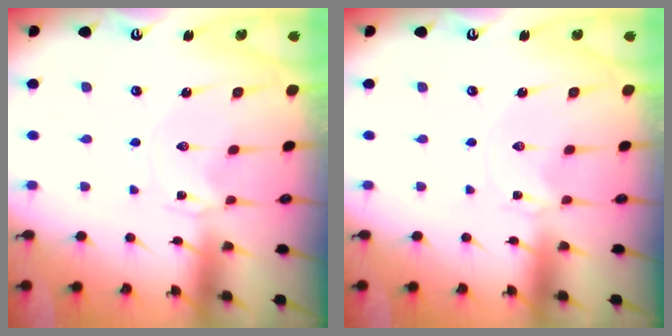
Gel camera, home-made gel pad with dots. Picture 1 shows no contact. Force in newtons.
{"total": 0.0}